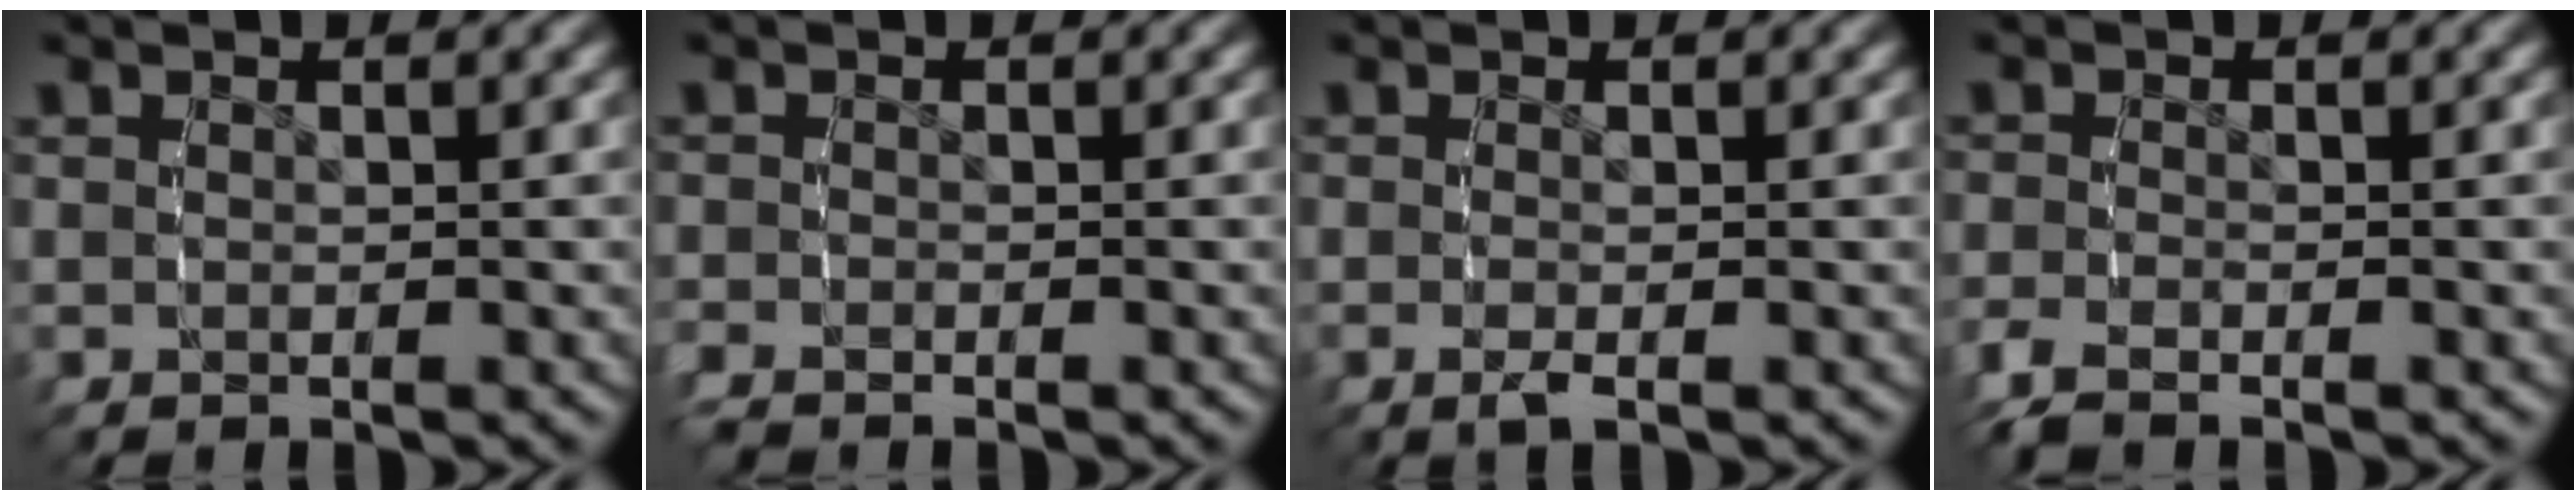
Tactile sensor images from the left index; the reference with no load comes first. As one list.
[{"total": 1.5, "force": [-1.2, 0.9, 0.3], "torque": [-0.014, -0.003, -0.024]}, {"total": 1.2, "force": [-0.6, 0.1, 1.0], "torque": [-0.029, -0.003, -0.008]}, {"total": 2.1, "force": [-1.7, 0.7, 1.1], "torque": [-0.033, -0.009, -0.027]}]